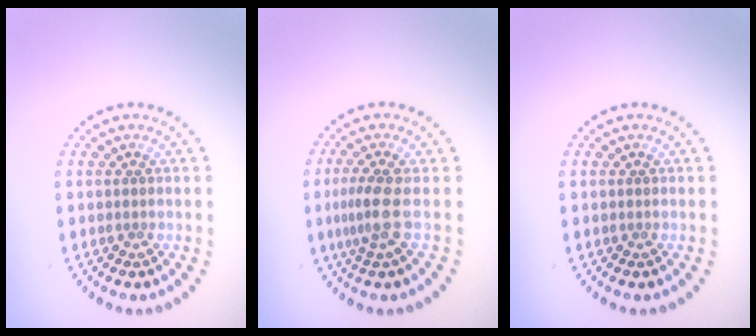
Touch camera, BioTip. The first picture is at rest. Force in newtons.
{"total": 2.3, "press": 1.9, "slide": 1.4}
{"total": 0.0}